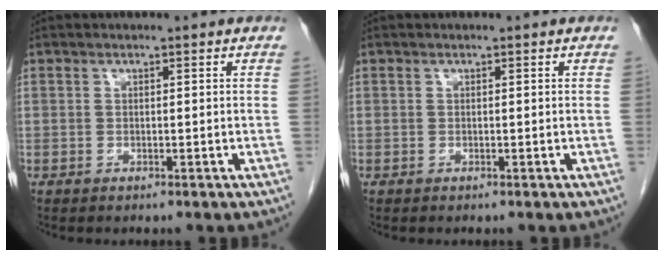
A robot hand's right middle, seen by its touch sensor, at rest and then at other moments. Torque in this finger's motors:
{"motor_torque": [-0.16, -0.01, -0.01, 0.01]}